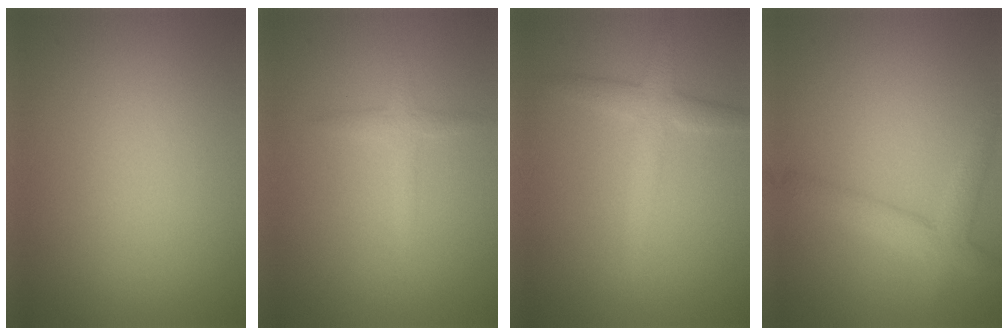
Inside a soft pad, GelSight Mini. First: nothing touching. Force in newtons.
{"total": 1.5, "press": 1.5, "slide": 0.1}
{"total": 3.0, "press": 3.0, "slide": 0.1}
{"total": 3.3, "press": 3.3, "slide": 0.2}